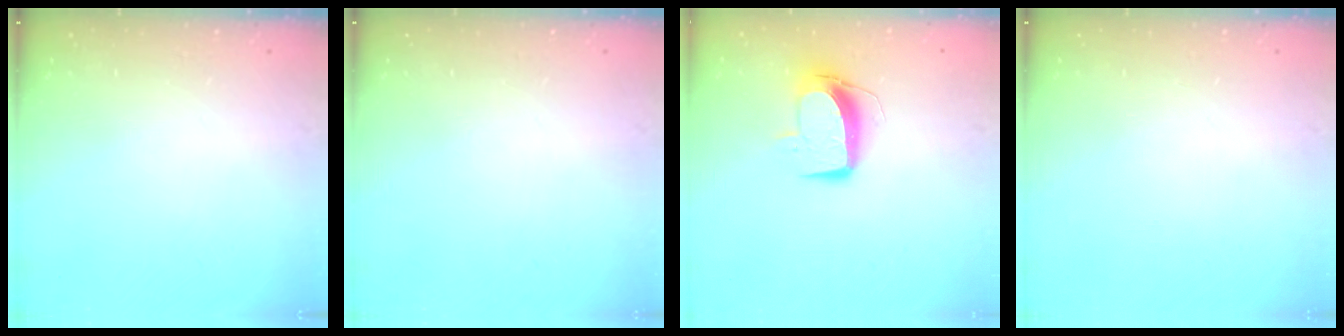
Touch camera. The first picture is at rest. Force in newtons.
{"total": 0.0}
{"total": 10.3, "press": 10.3, "slide": 0.8}
{"total": 0.0}